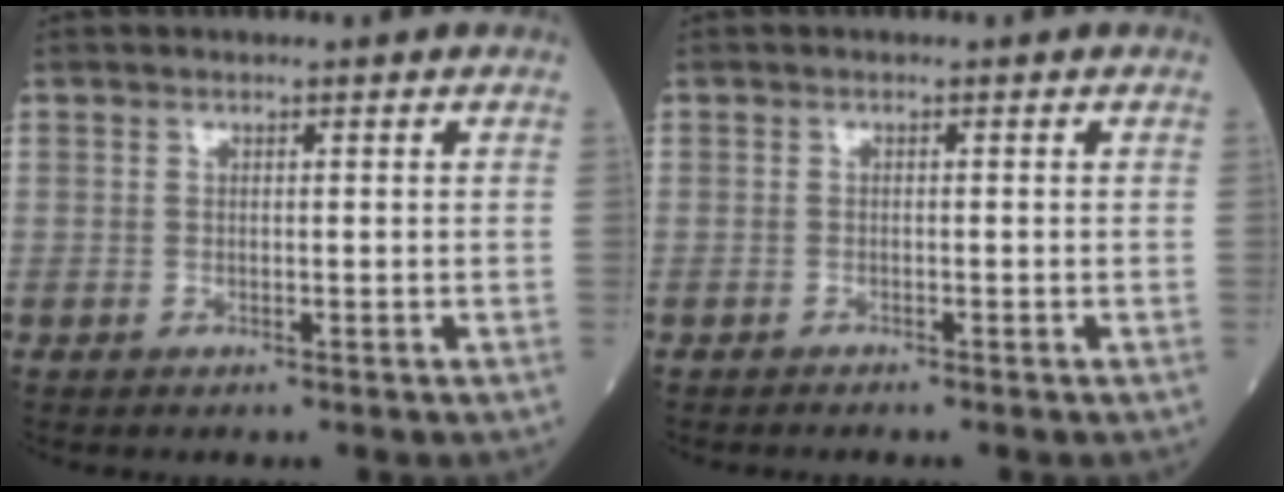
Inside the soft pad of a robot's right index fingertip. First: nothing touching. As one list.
[{"total": 1.0, "force": [-0.9, -0.2, 0.3], "torque": [-0.005, 0.002, -0.014]}]